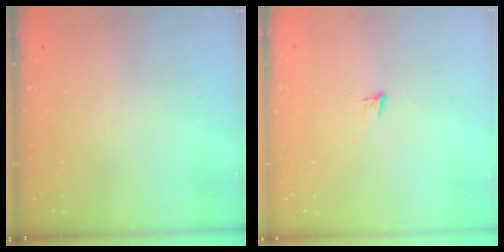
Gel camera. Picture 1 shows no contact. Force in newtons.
{"total": 4.3, "press": 4.1, "slide": 1.0}